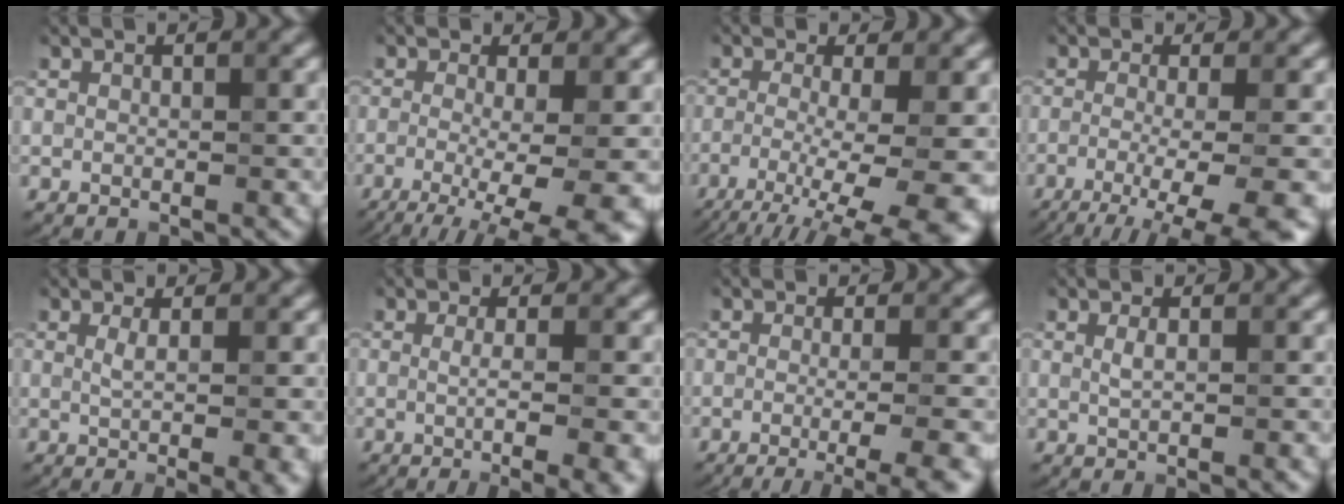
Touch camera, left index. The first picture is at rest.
{"total": 9.3, "force": [-2.8, 3.2, 8.2], "torque": [-0.109, -0.014, -0.039]}
{"total": 10.9, "force": [-4.5, 3.7, 9.2], "torque": [-0.144, -0.021, -0.061]}
{"total": 8.1, "force": [-3.6, 2.5, 6.8], "torque": [-0.088, -0.013, -0.052]}
{"total": 4.4, "force": [0.2, 1.2, 4.2], "torque": [-0.050, -0.004, 0.001]}
{"total": 5.9, "force": [-0.9, 1.8, 5.5], "torque": [-0.062, -0.009, -0.012]}
{"total": 7.1, "force": [-2.6, 2.3, 6.2], "torque": [-0.055, -0.004, -0.033]}
{"total": 1.9, "force": [0.4, 0.5, 1.8], "torque": [-0.026, 0.001, 0.002]}